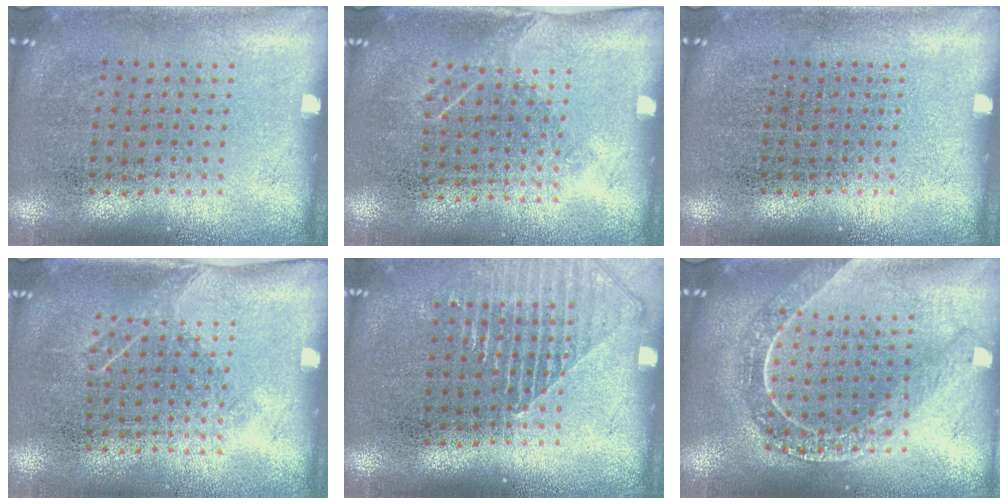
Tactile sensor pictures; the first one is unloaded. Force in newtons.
{"total": 1.1, "press": 0.8, "slide": 0.6}
{"total": 0.0}
{"total": 1.1, "press": 0.8, "slide": 0.6}
{"total": 1.3, "press": 1.3, "slide": 0.1}
{"total": 2.3, "press": 1.9, "slide": 1.2}